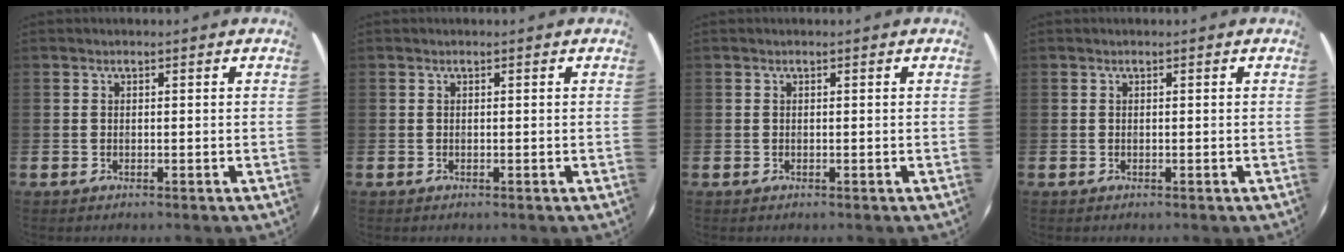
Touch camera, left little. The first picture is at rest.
{"total": 0.0}
{"total": 0.0}
{"total": 0.0}